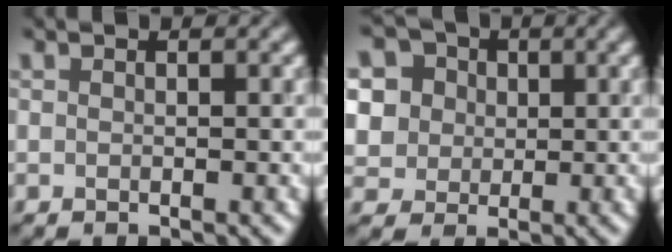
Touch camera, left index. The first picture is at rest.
{"total": 5.1, "force": [1.7, 4.5, 1.4], "torque": [-0.054, 0.020, 0.038]}